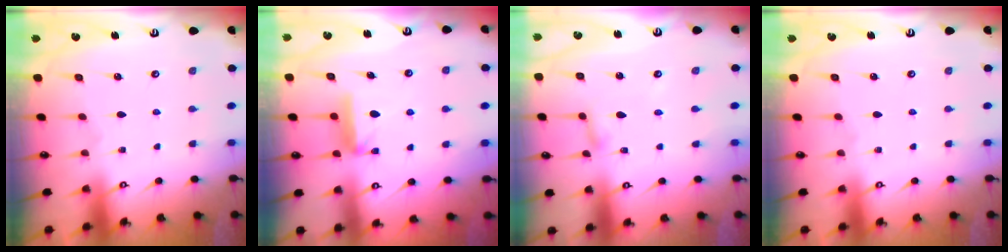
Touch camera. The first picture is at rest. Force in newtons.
{"total": 7.5, "press": 7.5, "slide": 0.4}
{"total": 2.7, "press": 2.7, "slide": 0.1}
{"total": 0.0}